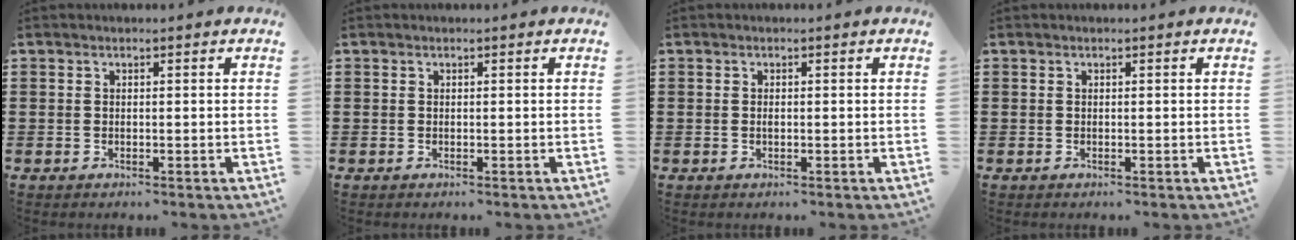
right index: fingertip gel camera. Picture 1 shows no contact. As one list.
[{"total": 0.0}, {"total": 0.6, "force": [-0.1, 0.2, 0.6], "torque": [-0.013, -0.003, -0.001]}, {"total": 0.0}]